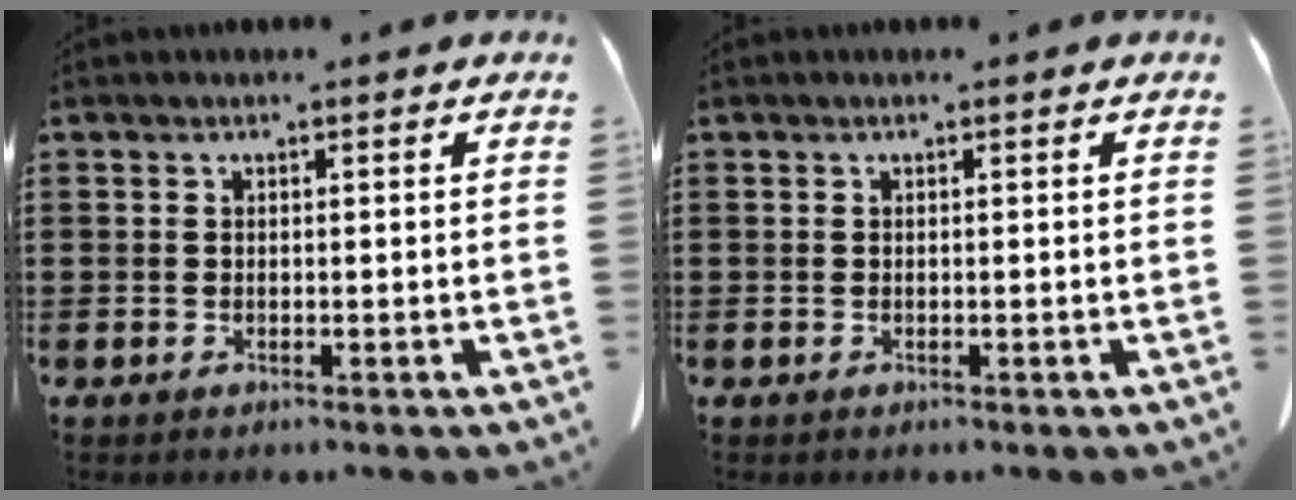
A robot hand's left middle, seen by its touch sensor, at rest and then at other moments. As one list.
[{"total": 0.0}]